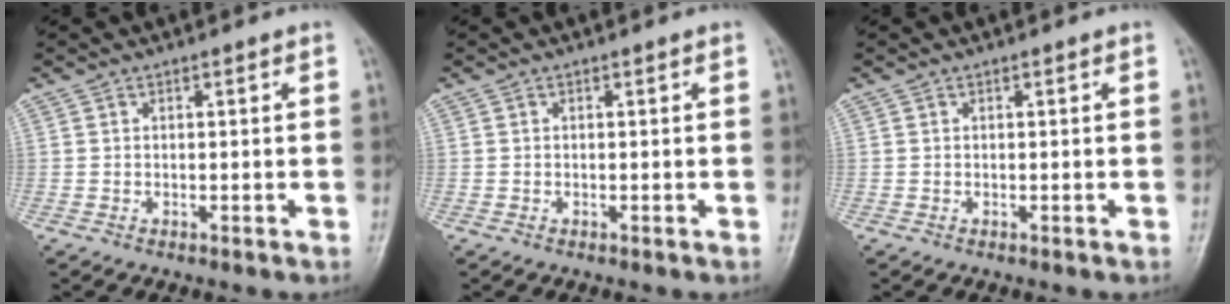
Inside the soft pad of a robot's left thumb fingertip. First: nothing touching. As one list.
[{"total": 0.0}, {"total": 0.0}]